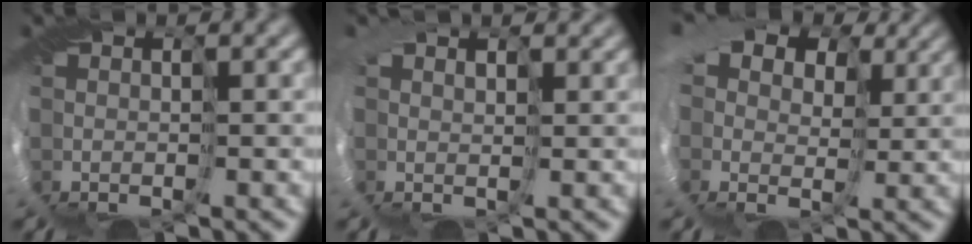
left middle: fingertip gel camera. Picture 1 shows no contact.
{"total": 2.8, "force": [2.5, 1.3, 0.5], "torque": [-0.025, 0.014, 0.030]}
{"total": 12.9, "force": [5.8, 9.1, 7.2], "torque": [-0.167, 0.039, 0.074]}